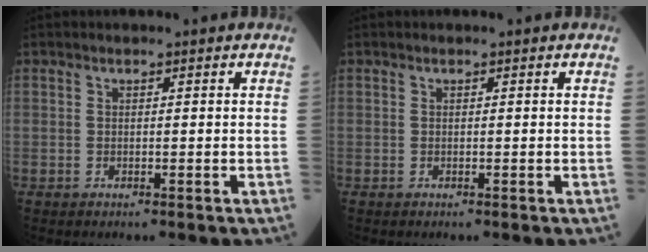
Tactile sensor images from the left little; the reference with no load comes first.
{"total": 0.0}